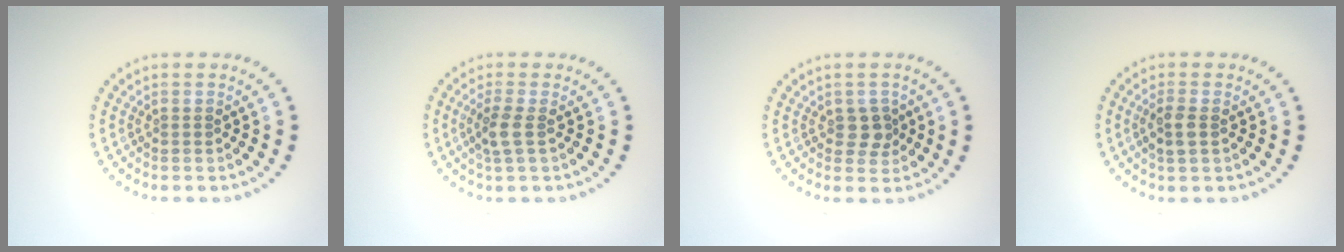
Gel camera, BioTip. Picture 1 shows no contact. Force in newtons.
{"total": 2.0, "press": 1.8, "slide": 1.0}
{"total": 1.7, "press": 1.6, "slide": 0.6}
{"total": 1.9, "press": 1.8, "slide": 0.4}